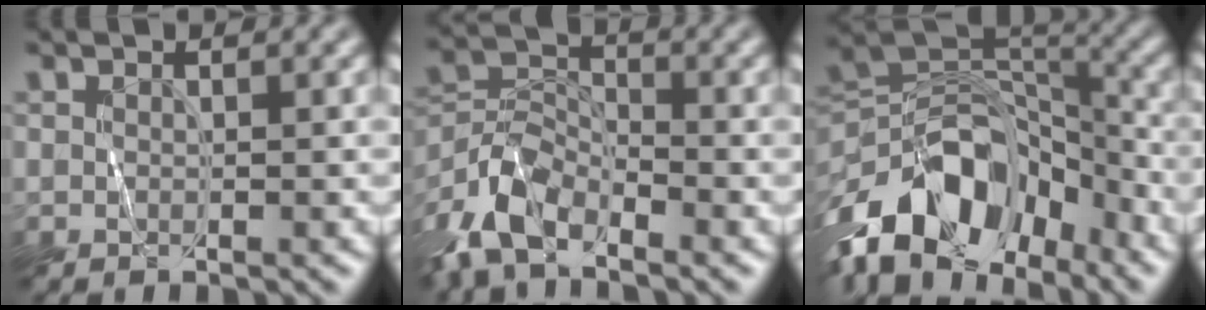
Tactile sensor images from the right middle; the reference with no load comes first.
{"total": 6.6, "force": [-5.1, 2.6, 3.3], "torque": [-0.071, 0.004, -0.113]}
{"total": 13.6, "force": [-8.3, 7.5, 7.7], "torque": [-0.146, 0.017, -0.155]}